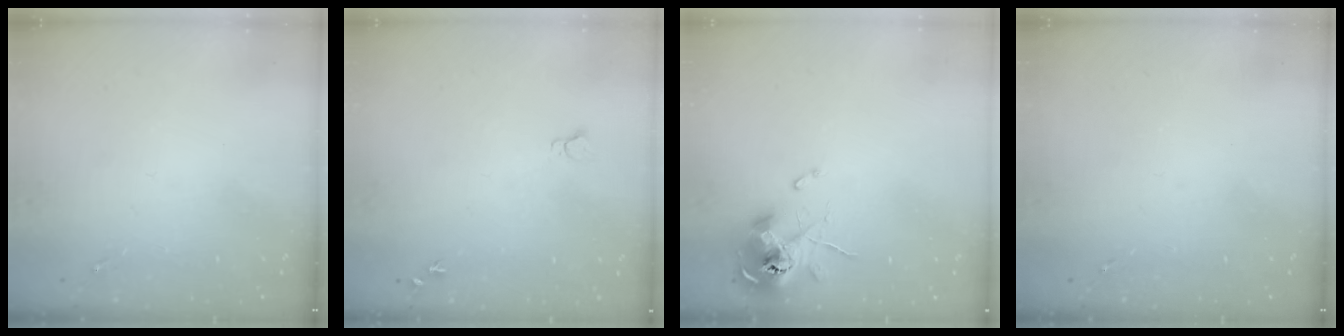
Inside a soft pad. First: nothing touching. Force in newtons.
{"total": 4.1, "press": 4.0, "slide": 0.5}
{"total": 10.2, "press": 10.1, "slide": 1.4}
{"total": 0.0}